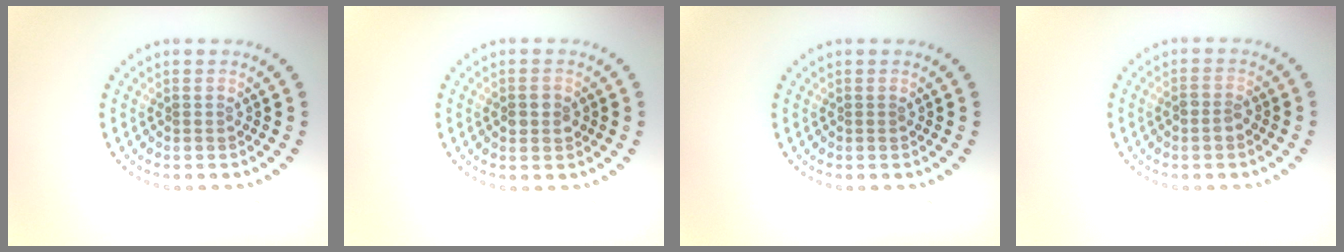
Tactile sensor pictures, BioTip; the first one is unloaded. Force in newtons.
{"total": 2.1, "press": 2.1, "slide": 0.0}
{"total": 0.0}
{"total": 1.5, "press": 1.4, "slide": 0.6}